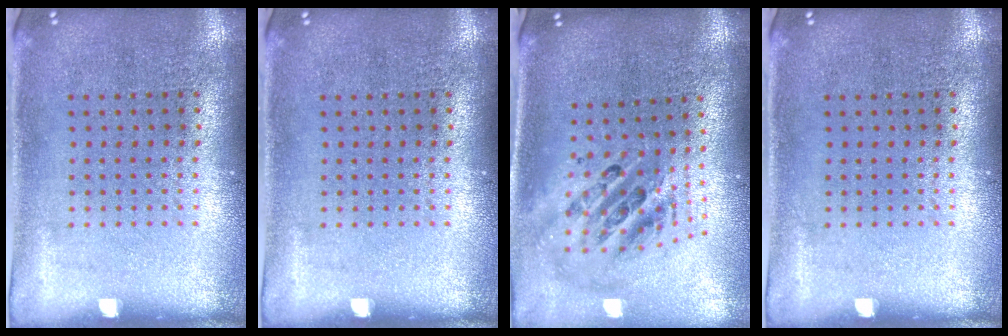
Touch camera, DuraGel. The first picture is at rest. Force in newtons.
{"total": 0.0}
{"total": 2.4, "press": 1.7, "slide": 1.7}
{"total": 0.0}